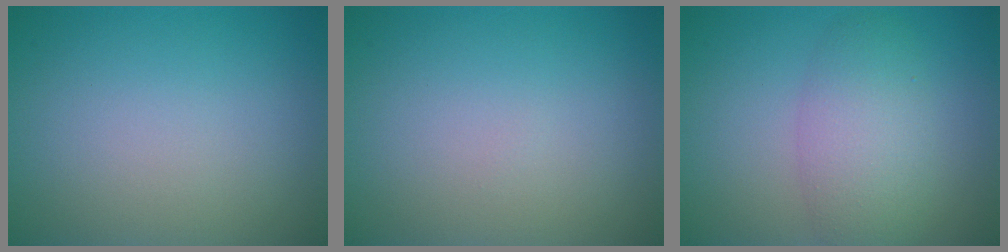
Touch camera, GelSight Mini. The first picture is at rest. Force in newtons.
{"total": 0.0}
{"total": 4.4, "press": 4.4, "slide": 0.2}